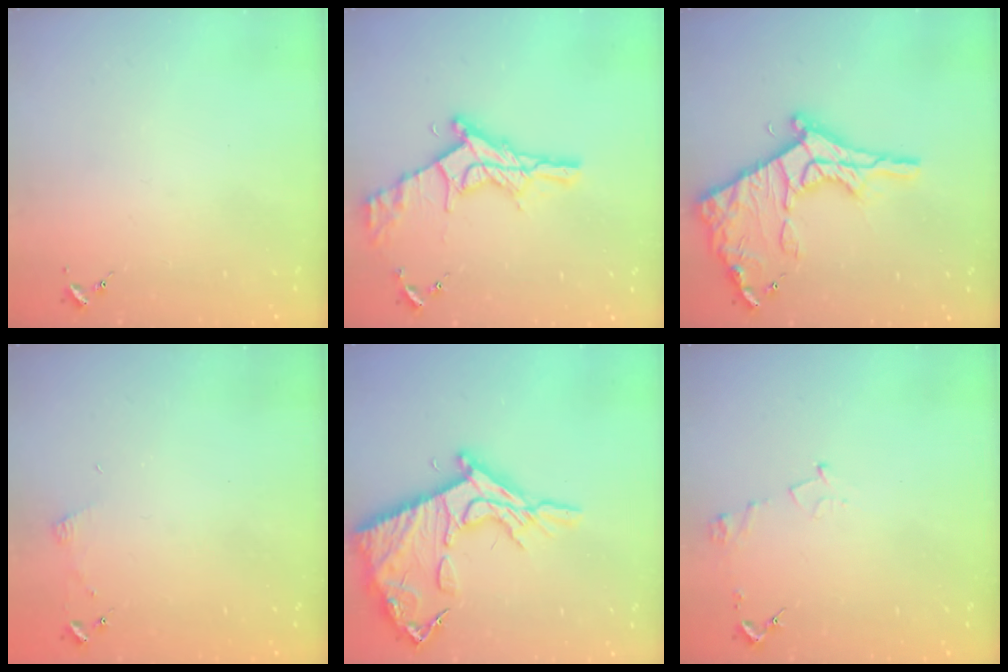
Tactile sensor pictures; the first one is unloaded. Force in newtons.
{"total": 19.0, "press": 18.9, "slide": 1.3}
{"total": 21.0, "press": 20.9, "slide": 1.8}
{"total": 3.6, "press": 3.6, "slide": 0.4}
{"total": 19.4, "press": 19.4, "slide": 1.4}
{"total": 6.2, "press": 6.2, "slide": 0.7}